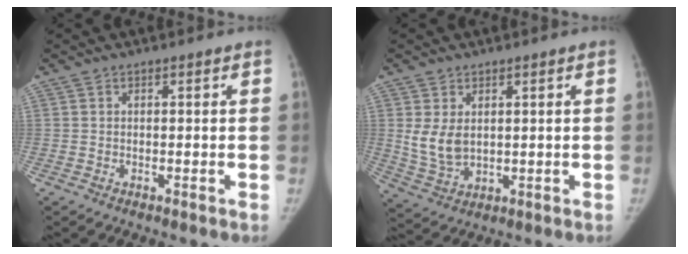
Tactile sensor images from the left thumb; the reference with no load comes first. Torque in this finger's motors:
{"motor_torque": [0.02, 0.01, 0.20, -0.22, 0.06]}